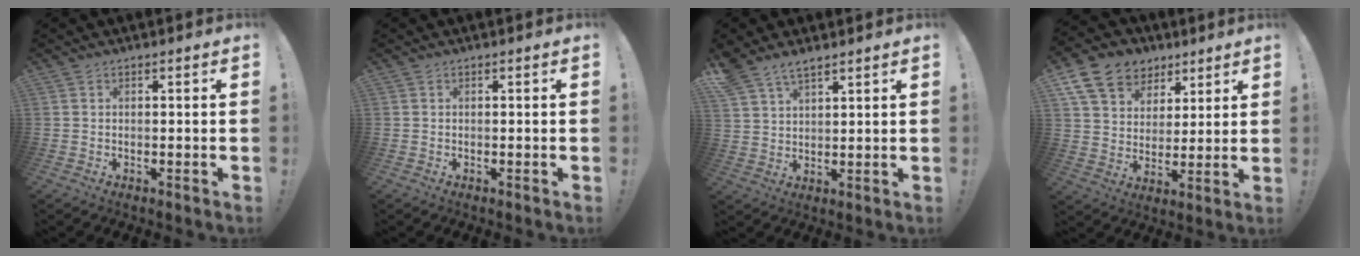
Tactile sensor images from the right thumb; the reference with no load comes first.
{"total": 0.0}
{"total": 5.9, "force": [4.9, 2.4, 2.4], "torque": [-0.043, -0.028, 0.094]}
{"total": 13.7, "force": [7.5, 10.3, 5.0], "torque": [-0.075, -0.041, 0.147]}